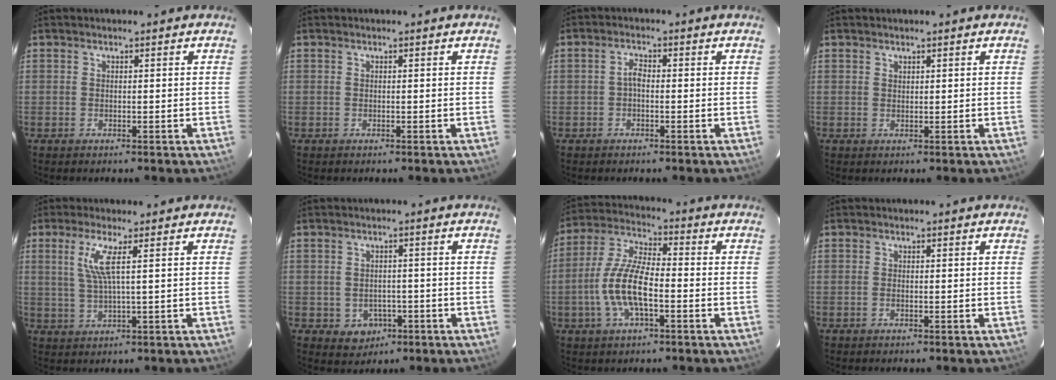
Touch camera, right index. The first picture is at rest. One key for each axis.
{"total": 0.0}
{"total": 1.7, "fx": -0.5, "fy": 0.9, "fz": 1.4, "tx": -0.028, "ty": 0.008, "tz": -0.012}
{"total": 0.6, "fx": 0.6, "fy": 0.3, "fz": 0.1, "tx": -0.001, "ty": 0.001, "tz": 0.011}
{"total": 5.0, "fx": 1.7, "fy": -0.2, "fz": 4.7, "tx": -0.093, "ty": -0.004, "tz": 0.038}
{"total": 4.8, "fx": -1.7, "fy": 4.2, "fz": 1.5, "tx": -0.040, "ty": 0.007, "tz": -0.007}
{"total": 11.6, "fx": -3.3, "fy": 4.1, "fz": 10.3, "tx": -0.219, "ty": 0.001, "tz": -0.064}
{"total": 0.6, "fx": -0.2, "fy": 0.2, "fz": 0.5, "tx": -0.012, "ty": 0.000, "tz": -0.005}